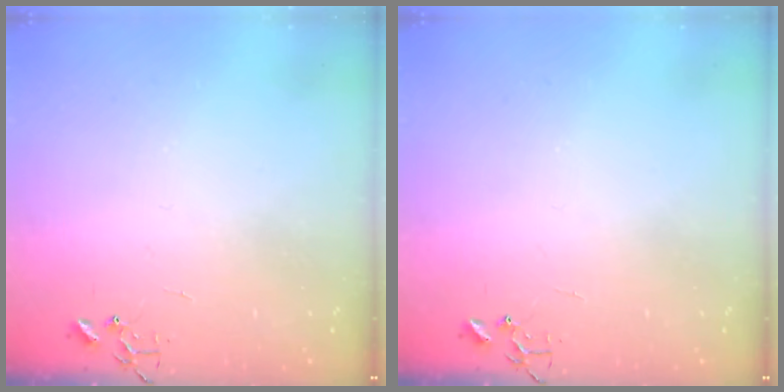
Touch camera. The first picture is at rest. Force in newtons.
{"total": 0.0}